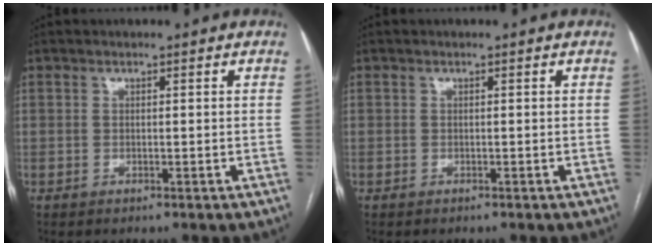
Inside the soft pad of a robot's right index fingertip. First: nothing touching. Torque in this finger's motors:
{"motor_torque": [-0.23, 0.32, -0.03, 0.00]}